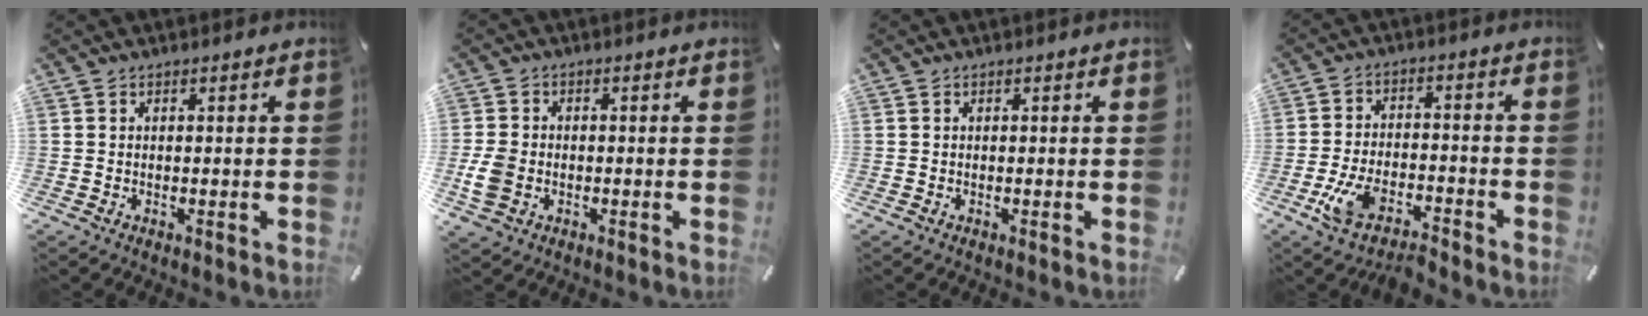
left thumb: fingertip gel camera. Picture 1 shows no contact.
{"total": 6.3, "force": [-1.4, 5.2, 3.3], "torque": [-0.074, 0.003, -0.025]}
{"total": 0.0}
{"total": 9.1, "force": [-6.1, 3.8, 5.6], "torque": [-0.117, 0.025, -0.114]}